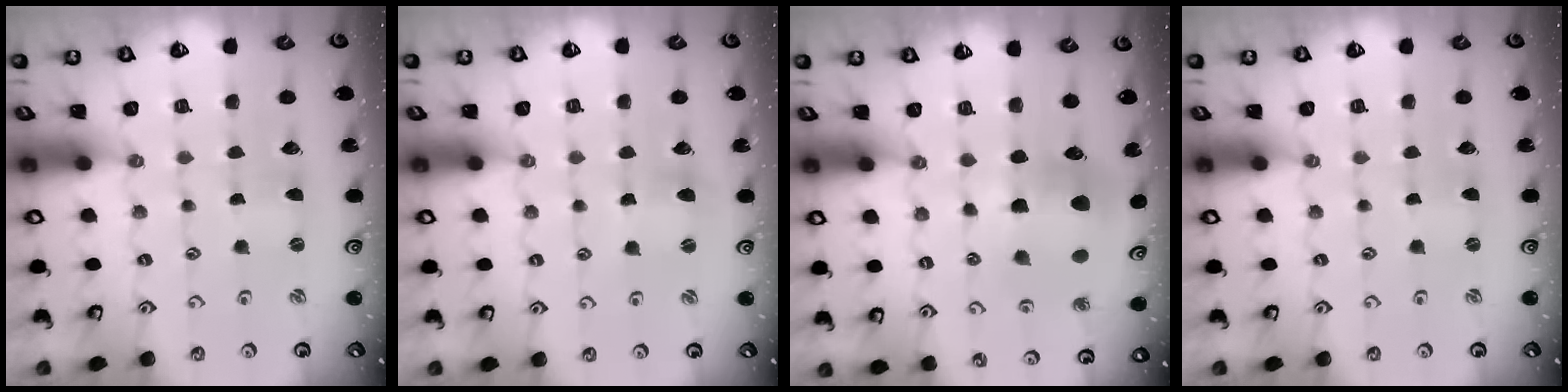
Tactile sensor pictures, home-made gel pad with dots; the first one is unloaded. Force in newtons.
{"total": 2.6, "press": 2.5, "slide": 0.3}
{"total": 9.2, "press": 9.1, "slide": 1.3}
{"total": 0.0}